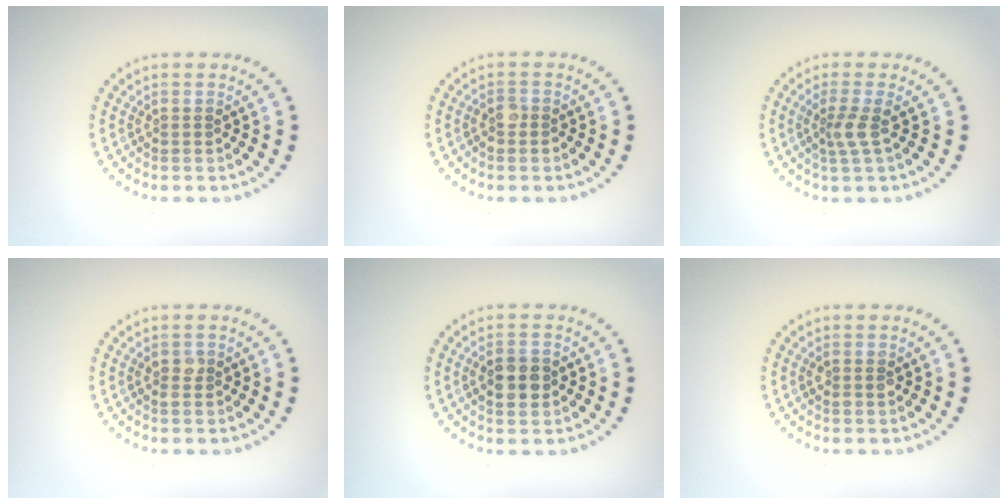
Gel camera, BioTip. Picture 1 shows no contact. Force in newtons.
{"total": 1.3, "press": 1.2, "slide": 0.5}
{"total": 1.9, "press": 1.3, "slide": 1.4}
{"total": 1.2, "press": 1.2, "slide": 0.1}
{"total": 3.2, "press": 3.2, "slide": 0.4}
{"total": 1.1, "press": 1.1, "slide": 0.4}